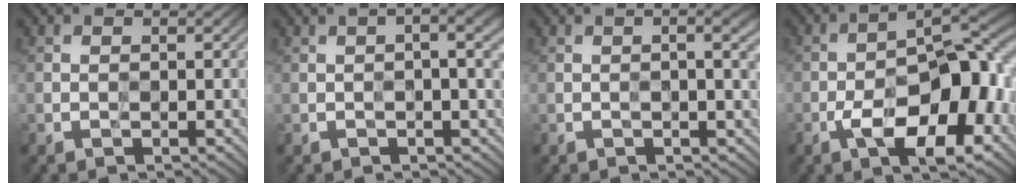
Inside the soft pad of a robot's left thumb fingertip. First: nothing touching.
{"total": 4.8, "force": [0.5, 1.0, 4.7], "torque": [-0.075, 0.011, 0.004]}
{"total": 3.6, "force": [0.4, 0.6, 3.5], "torque": [-0.056, 0.008, 0.004]}
{"total": 14.6, "force": [-5.0, 6.3, 12.2], "torque": [-0.180, 0.000, -0.091]}